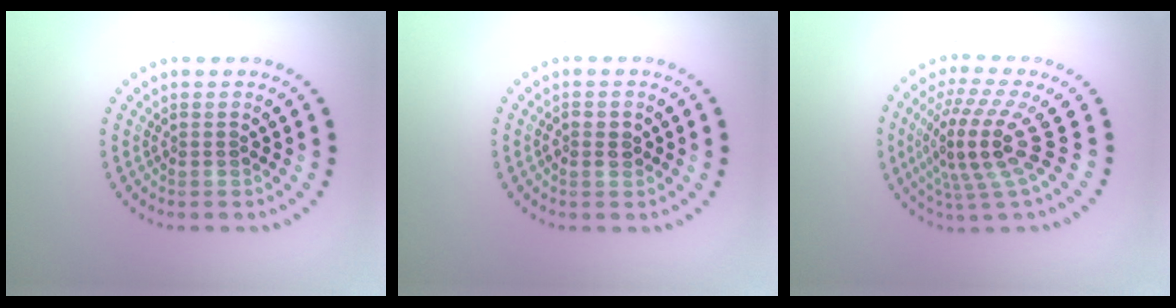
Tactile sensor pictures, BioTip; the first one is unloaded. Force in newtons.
{"total": 1.4, "press": 1.4, "slide": 0.1}
{"total": 5.3, "press": 3.9, "slide": 3.6}